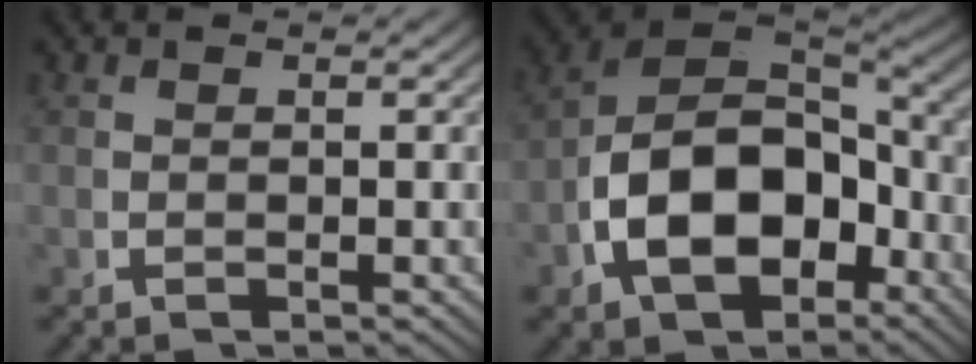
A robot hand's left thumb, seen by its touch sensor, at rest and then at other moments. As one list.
[{"total": 12.7, "force": [-2.2, 8.5, 9.2], "torque": [-0.204, -0.046, -0.006]}]